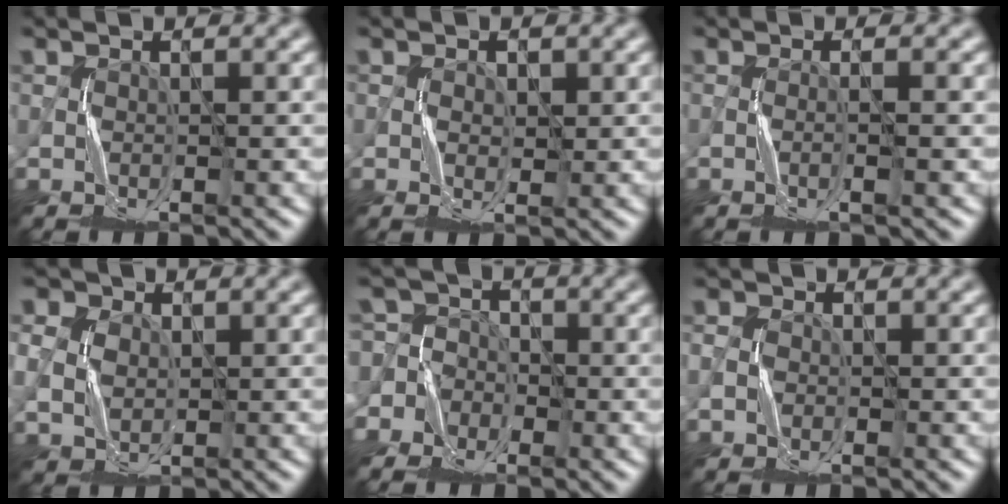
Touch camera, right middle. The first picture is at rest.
{"total": 1.0, "force": [0.1, 0.6, 0.8], "torque": [-0.012, 0.000, 0.002]}
{"total": 1.1, "force": [-0.4, -0.2, 0.9], "torque": [-0.020, 0.001, -0.010]}
{"total": 6.1, "force": [1.9, 4.9, 3.1], "torque": [-0.079, 0.029, 0.016]}
{"total": 5.3, "force": [-1.6, 5.0, 0.9], "torque": [-0.016, 0.026, -0.067]}
{"total": 1.5, "force": [-0.4, 1.3, 0.6], "torque": [-0.017, 0.000, -0.009]}